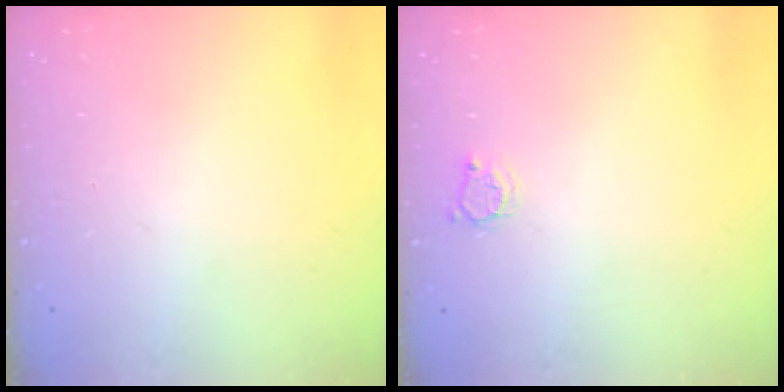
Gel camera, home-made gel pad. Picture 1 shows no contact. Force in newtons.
{"total": 2.8, "press": 2.7, "slide": 0.4}